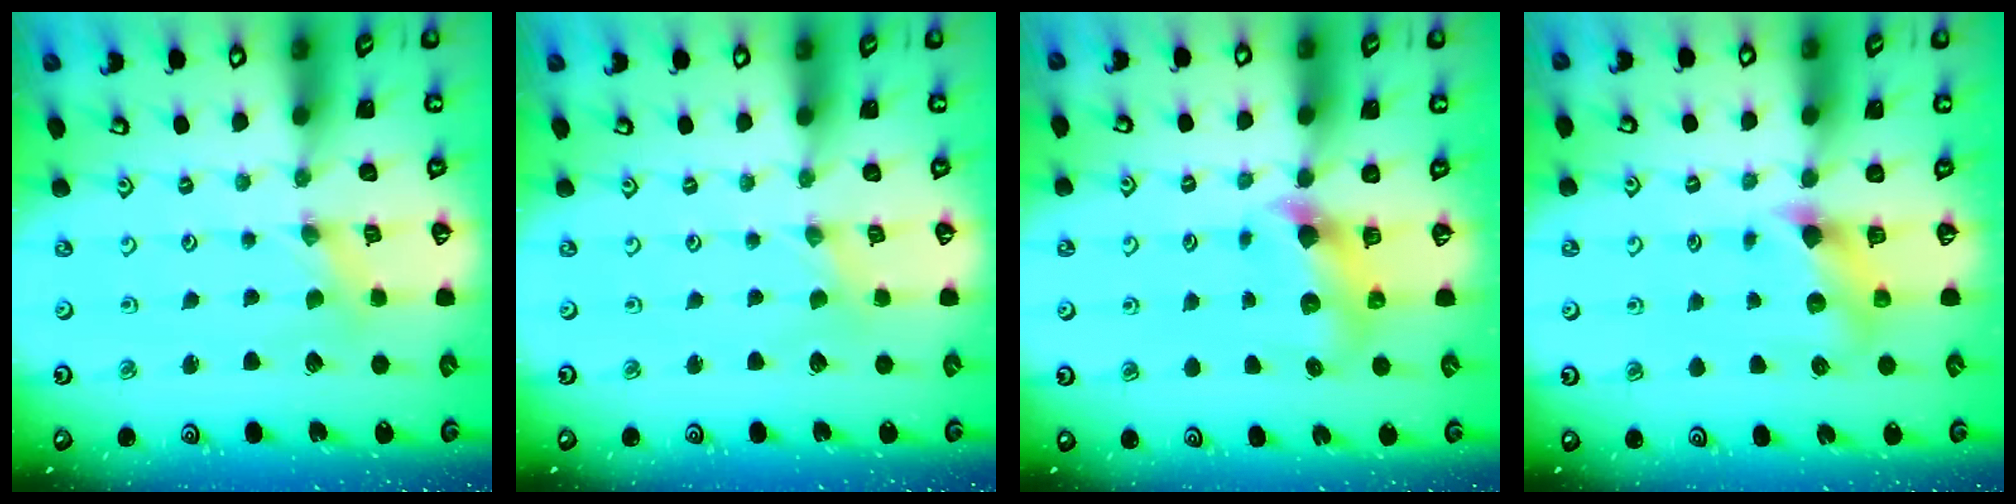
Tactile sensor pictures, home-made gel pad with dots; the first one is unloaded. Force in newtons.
{"total": 0.0}
{"total": 7.2, "press": 7.2, "slide": 0.8}
{"total": 5.6, "press": 5.6, "slide": 0.6}